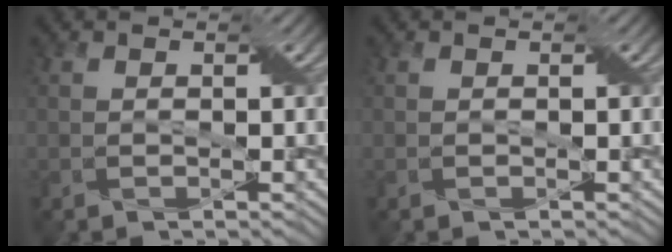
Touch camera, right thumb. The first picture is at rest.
{"total": 0.0}